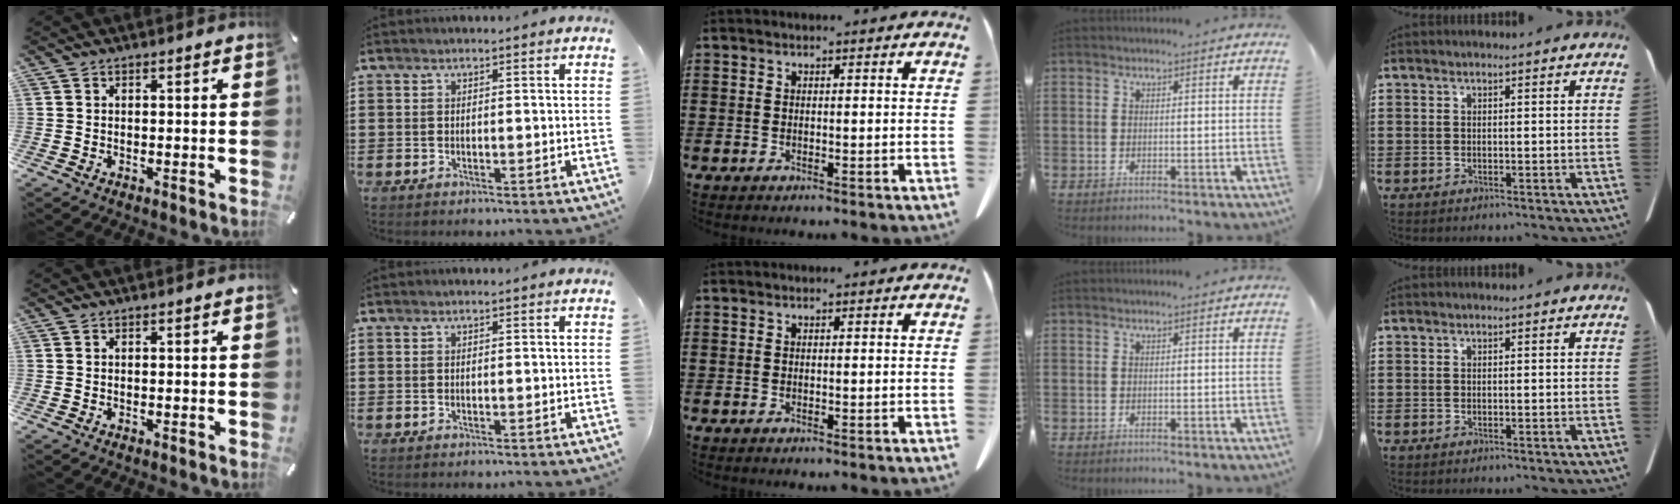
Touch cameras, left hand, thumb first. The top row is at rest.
{}